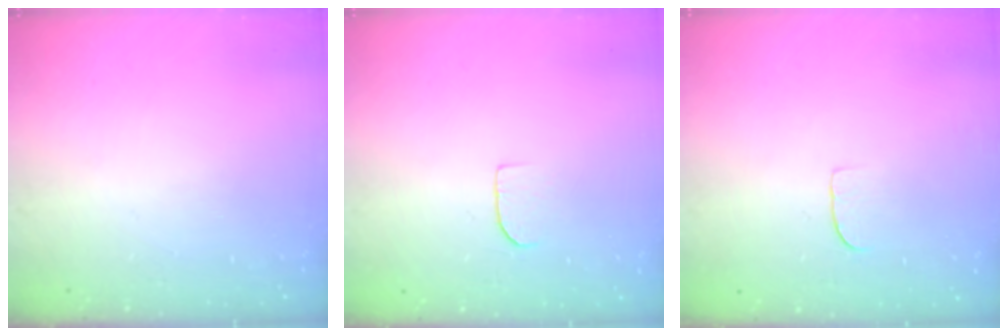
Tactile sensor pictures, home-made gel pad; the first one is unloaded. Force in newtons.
{"total": 5.0, "press": 5.0, "slide": 0.5}
{"total": 4.5, "press": 4.5, "slide": 0.3}